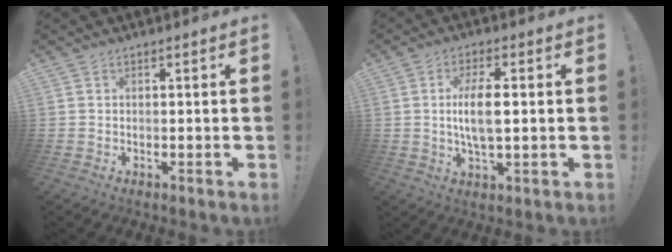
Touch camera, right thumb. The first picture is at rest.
{"total": 8.7, "force": [0.4, 3.0, 8.1], "torque": [-0.154, -0.004, 0.000]}